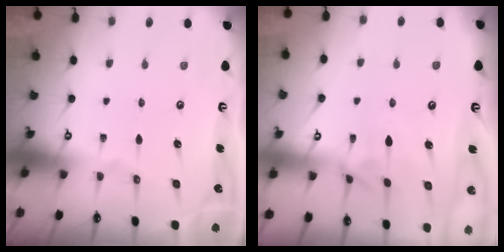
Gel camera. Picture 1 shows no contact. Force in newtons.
{"total": 1.4, "press": 1.1, "slide": 0.9}